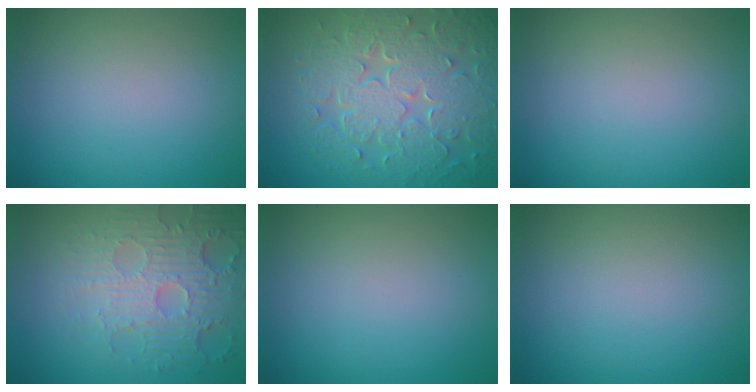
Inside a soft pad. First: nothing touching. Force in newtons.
{"total": 8.8, "press": 6.4, "slide": 6.0}
{"total": 0.0}
{"total": 4.4, "press": 4.4, "slide": 0.5}
{"total": 0.0}
{"total": 0.0}